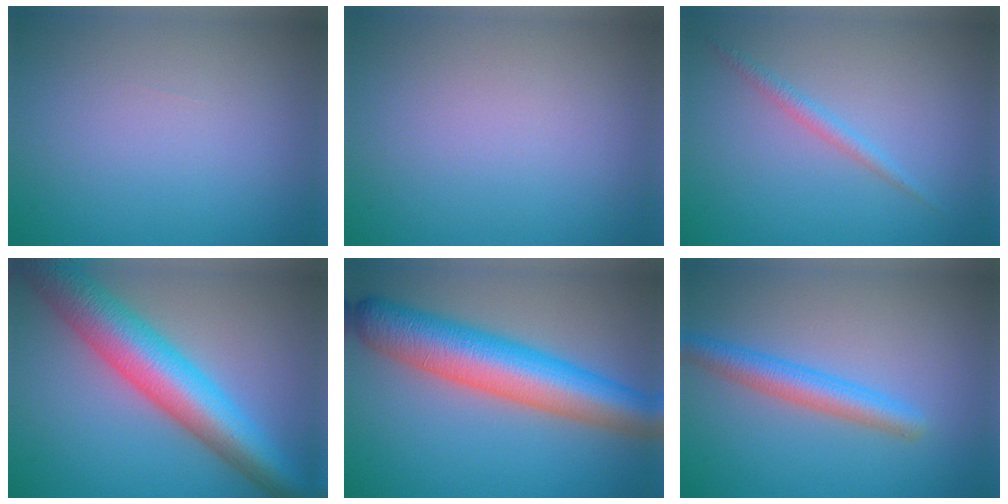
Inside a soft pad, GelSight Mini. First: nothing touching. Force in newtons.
{"total": 0.0}
{"total": 1.4, "press": 1.4, "slide": 0.1}
{"total": 10.0, "press": 10.0, "slide": 0.3}
{"total": 9.6, "press": 9.6, "slide": 0.3}
{"total": 3.3, "press": 3.3, "slide": 0.1}